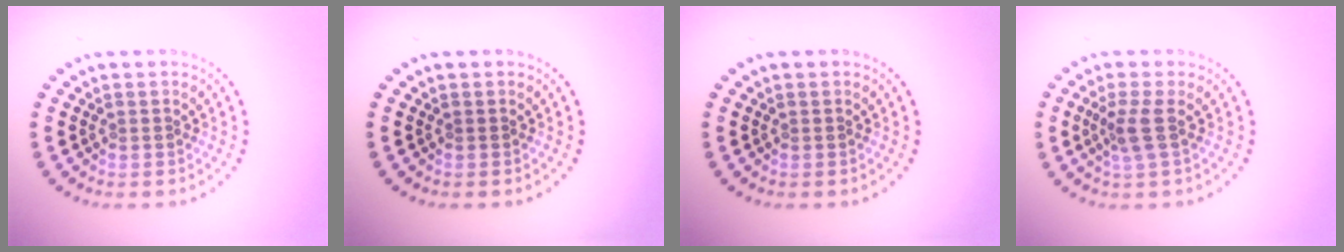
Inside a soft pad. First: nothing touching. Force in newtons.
{"total": 0.0}
{"total": 0.0}
{"total": 2.0, "press": 1.6, "slide": 1.3}